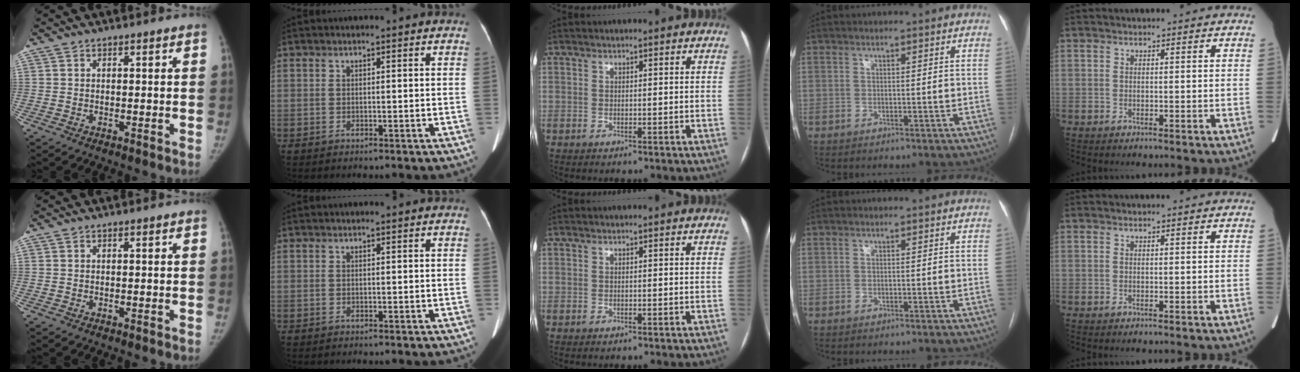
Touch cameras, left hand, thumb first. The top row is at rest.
{}